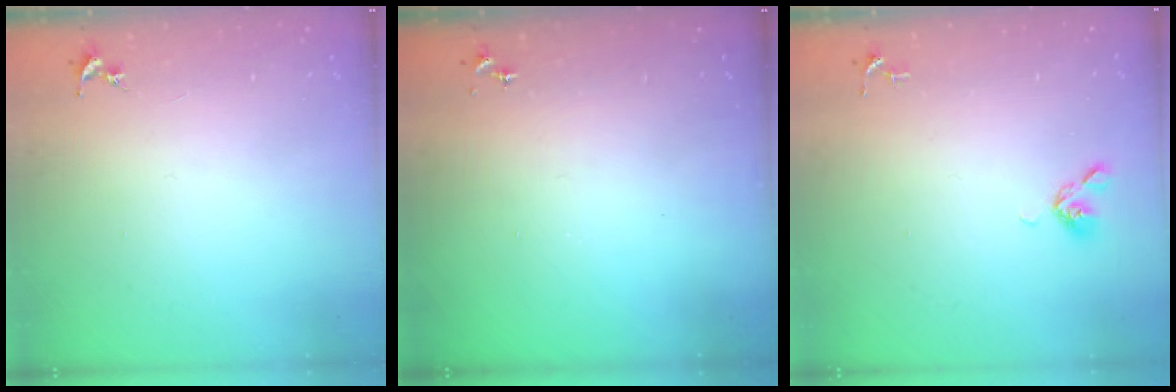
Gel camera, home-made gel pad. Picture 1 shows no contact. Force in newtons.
{"total": 0.0}
{"total": 5.2, "press": 5.1, "slide": 0.9}